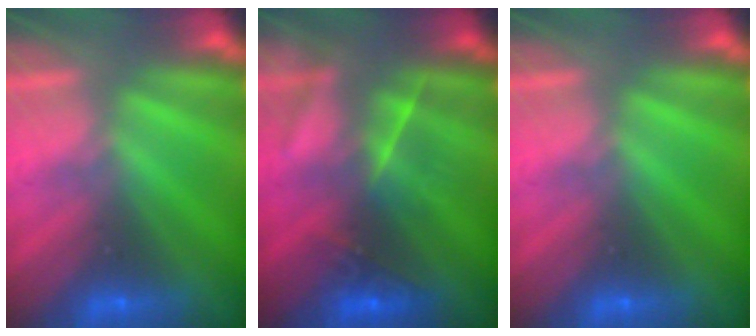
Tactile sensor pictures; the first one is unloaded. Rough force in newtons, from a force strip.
{"total": 2.8}
{"total": 0.0}